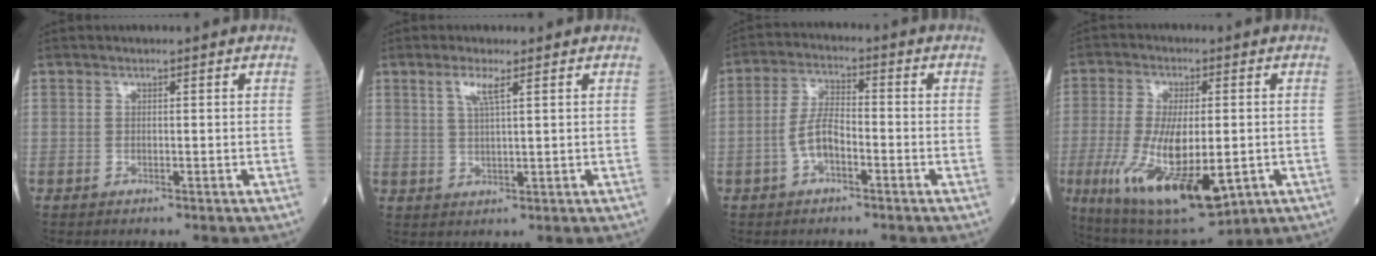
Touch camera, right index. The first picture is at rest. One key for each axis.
{"total": 3.1, "fx": 1.6, "fy": 0.1, "fz": 2.6, "tx": -0.059, "ty": 0.001, "tz": 0.032}
{"total": 5.1, "fx": -2.1, "fy": 2.0, "fz": 4.2, "tx": -0.088, "ty": 0.012, "tz": -0.044}
{"total": 17.2, "fx": -4.7, "fy": 5.4, "fz": 15.6, "tx": -0.295, "ty": -0.030, "tz": -0.061}